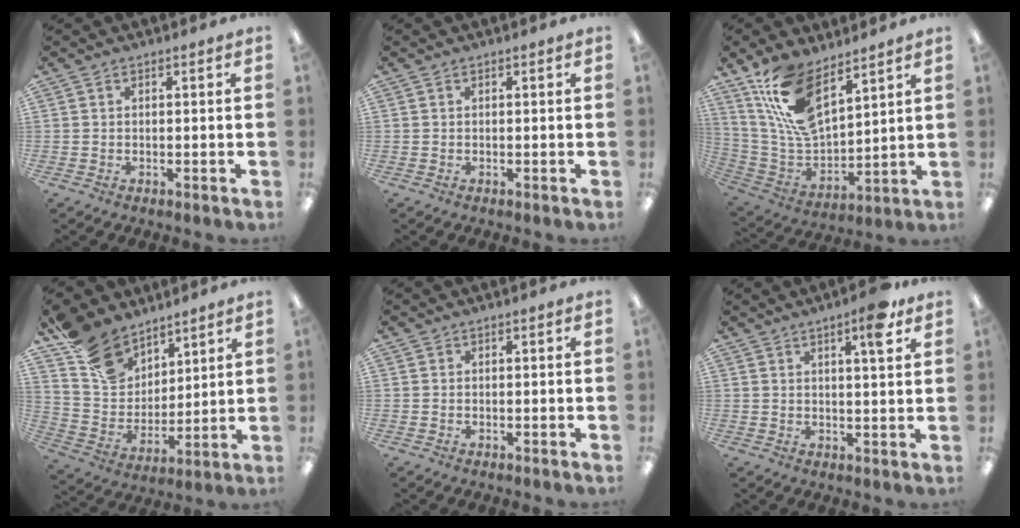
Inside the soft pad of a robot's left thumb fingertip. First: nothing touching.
{"total": 0.0}
{"total": 16.8, "force": [10.5, 7.6, 10.7], "torque": [-0.227, -0.048, 0.194]}
{"total": 14.8, "force": [11.0, 8.7, 4.7], "torque": [-0.102, -0.064, 0.218]}
{"total": 0.0}
{"total": 6.3, "force": [3.8, 0.9, 4.9], "torque": [-0.074, -0.010, 0.057]}